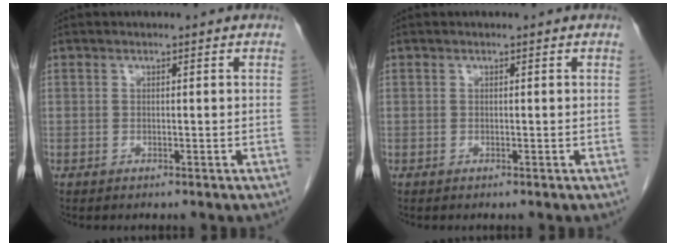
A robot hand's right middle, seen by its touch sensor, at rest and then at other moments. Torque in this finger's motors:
{"motor_torque": [-0.06, 0.13, -0.01, -0.01]}